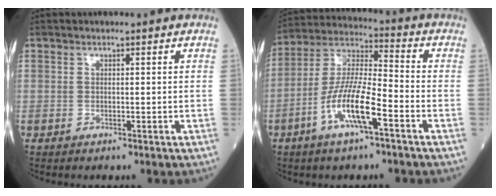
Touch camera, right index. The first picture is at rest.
{"total": 11.8, "force": [-5.0, 1.9, 10.5], "torque": [-0.208, 0.000, -0.099]}